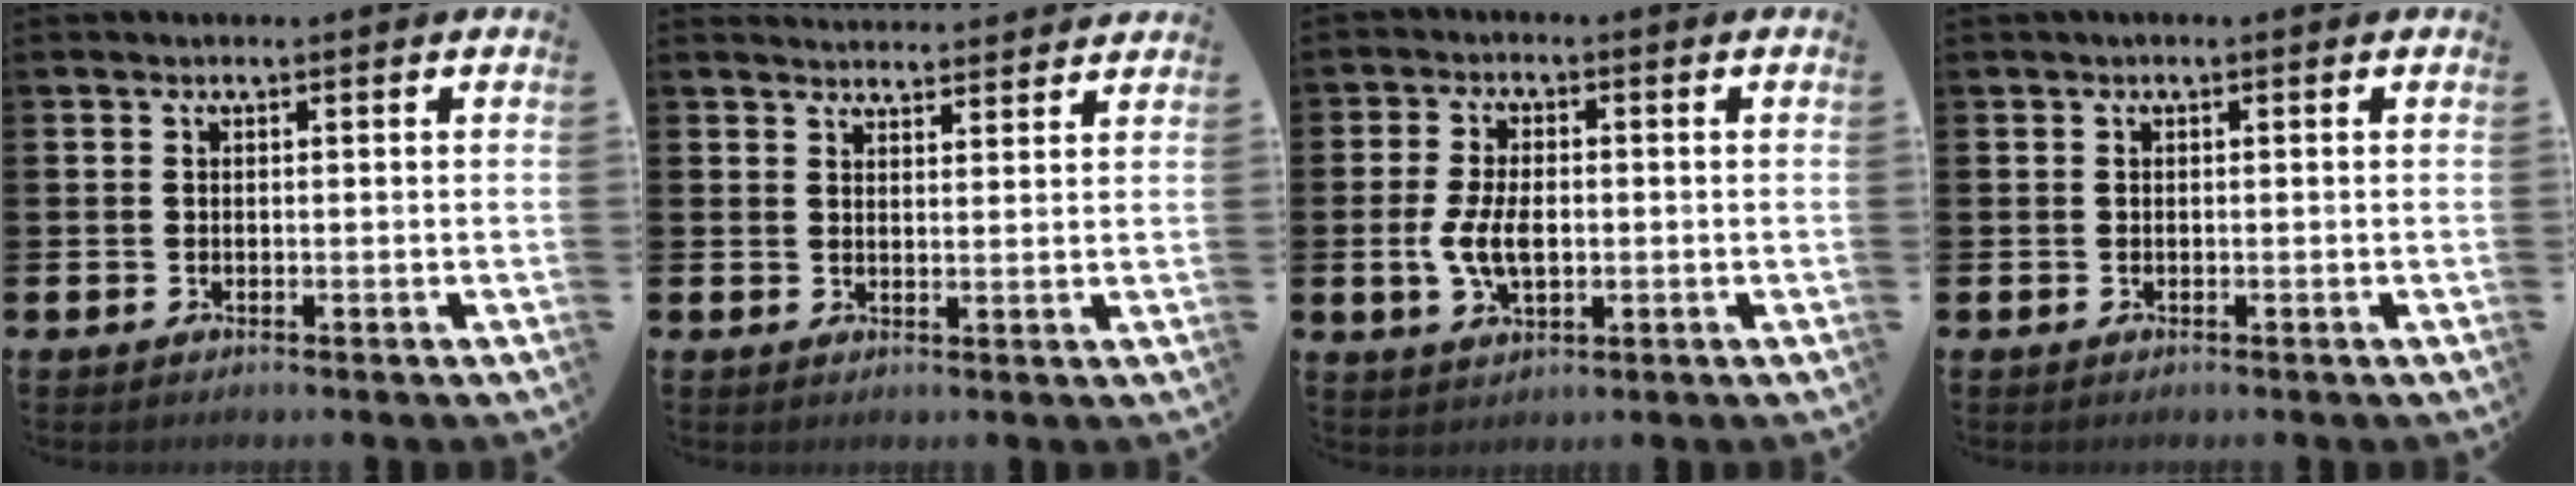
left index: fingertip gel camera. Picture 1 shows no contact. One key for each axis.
{"total": 3.2, "fx": 3.2, "fy": 0.3, "fz": -0.1, "tx": -0.003, "ty": -0.019, "tz": 0.058}
{"total": 5.8, "fx": -0.4, "fy": 3.1, "fz": 4.8, "tx": -0.095, "ty": 0.001, "tz": -0.011}
{"total": 0.0}